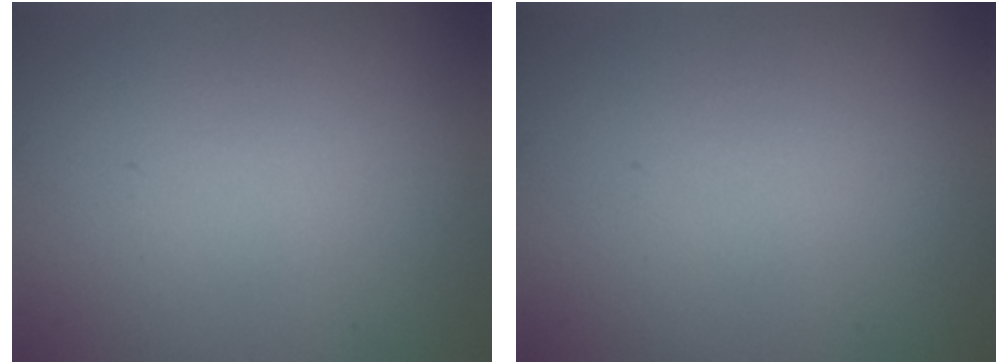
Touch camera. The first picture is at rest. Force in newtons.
{"total": 0.0}